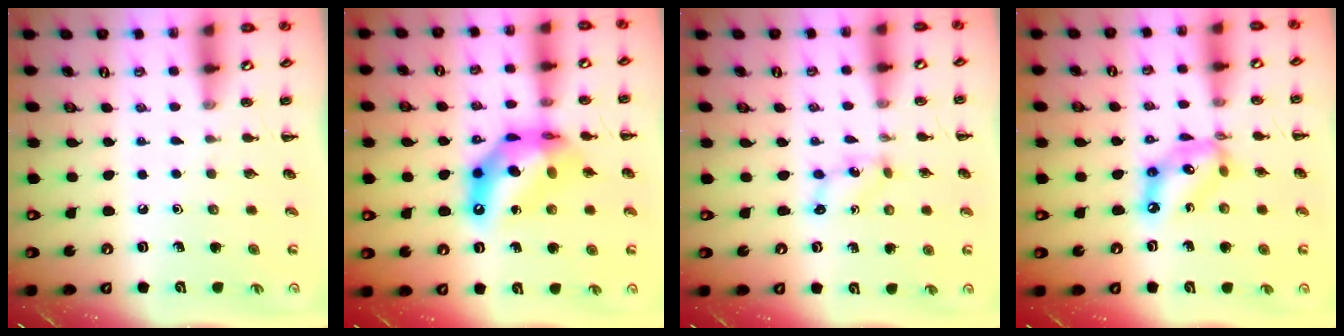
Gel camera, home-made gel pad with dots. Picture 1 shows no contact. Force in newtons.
{"total": 14.3, "press": 13.8, "slide": 3.8}
{"total": 1.7, "press": 1.6, "slide": 0.5}
{"total": 12.1, "press": 11.7, "slide": 3.1}